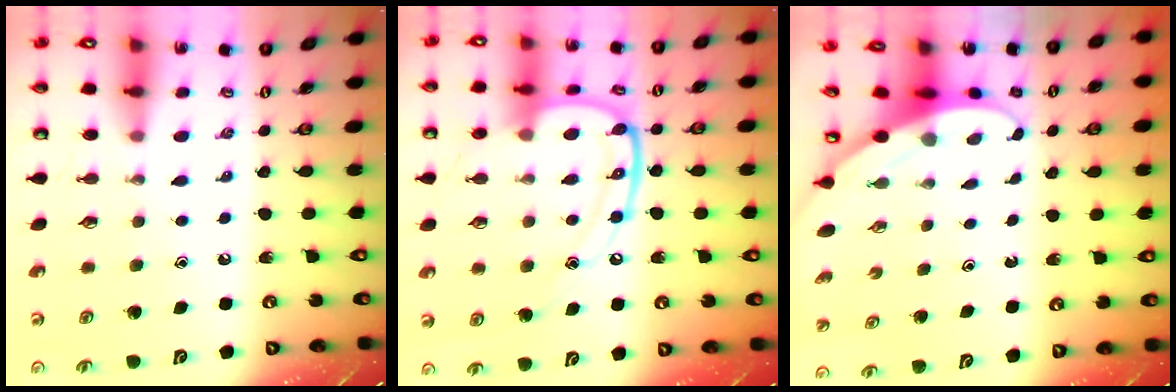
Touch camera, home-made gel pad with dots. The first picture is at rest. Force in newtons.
{"total": 15.1, "press": 15.0, "slide": 1.5}
{"total": 3.9, "press": 3.9, "slide": 0.2}